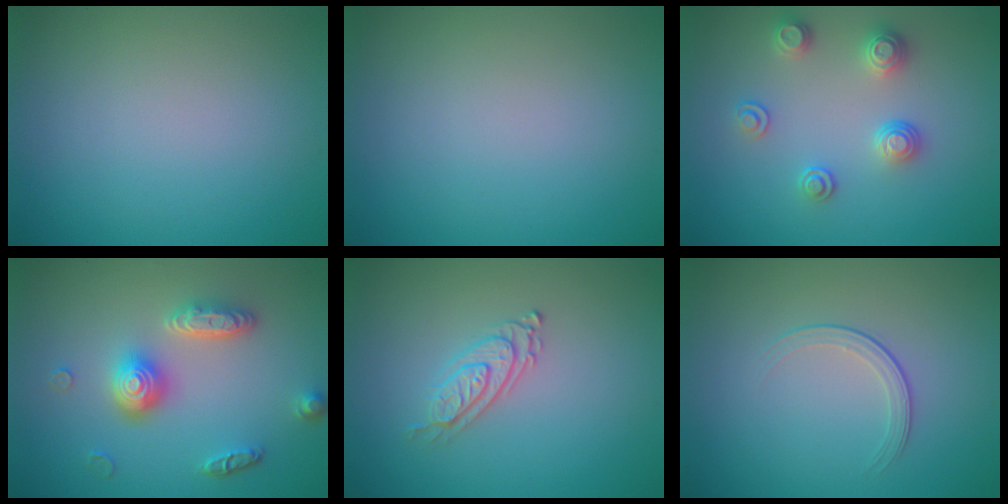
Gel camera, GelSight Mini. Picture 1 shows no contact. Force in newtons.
{"total": 0.0}
{"total": 2.6, "press": 2.6, "slide": 0.6}
{"total": 4.1, "press": 3.4, "slide": 2.4}
{"total": 2.4, "press": 2.0, "slide": 1.4}
{"total": 1.7, "press": 0.9, "slide": 1.4}